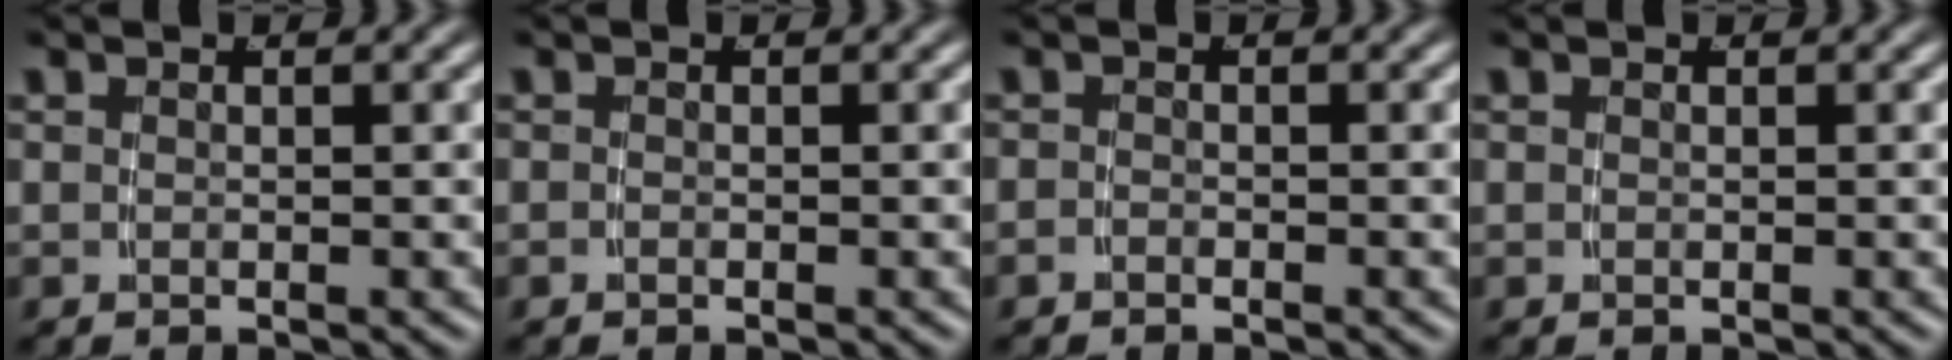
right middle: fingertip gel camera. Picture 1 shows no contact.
{"total": 0.5, "force": [-0.5, -0.2, 0.0], "torque": [-0.001, -0.005, -0.006]}
{"total": 0.9, "force": [-0.9, 0.0, 0.0], "torque": [-0.002, -0.006, -0.016]}
{"total": 0.0}